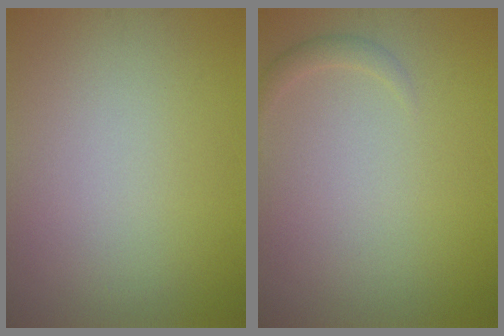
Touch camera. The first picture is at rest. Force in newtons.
{"total": 1.1, "press": 1.1, "slide": 0.0}